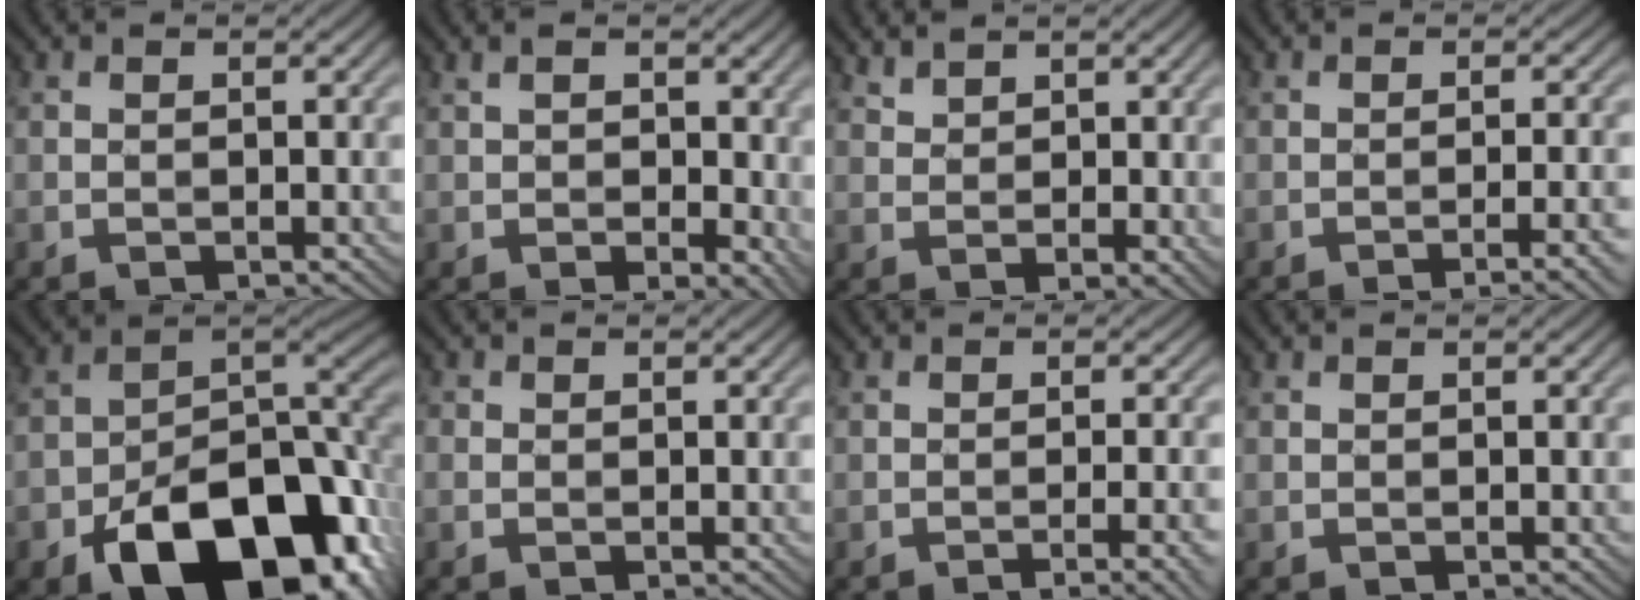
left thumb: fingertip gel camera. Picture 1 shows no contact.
{"total": 6.4, "force": [1.1, 4.1, 4.8], "torque": [-0.059, -0.004, 0.020]}
{"total": 3.6, "force": [2.7, 1.9, 1.5], "torque": [-0.032, 0.000, 0.058]}
{"total": 4.3, "force": [-2.0, 0.7, 3.7], "torque": [-0.048, 0.014, -0.036]}
{"total": 19.9, "force": [-10.0, 12.1, 12.2], "torque": [-0.180, -0.051, -0.145]}
{"total": 0.7, "force": [-0.2, 0.7, 0.2], "torque": [-0.002, -0.003, -0.004]}
{"total": 4.5, "force": [-2.1, 0.8, 3.9], "torque": [-0.049, 0.011, -0.033]}
{"total": 0.0}